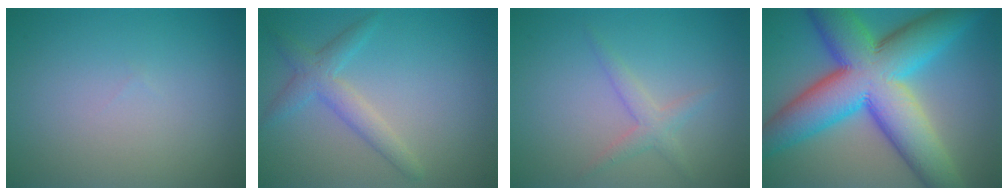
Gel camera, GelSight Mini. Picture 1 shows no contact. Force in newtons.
{"total": 2.8, "press": 2.8, "slide": 0.0}
{"total": 1.8, "press": 1.8, "slide": 0.1}
{"total": 14.9, "press": 14.9, "slide": 0.2}